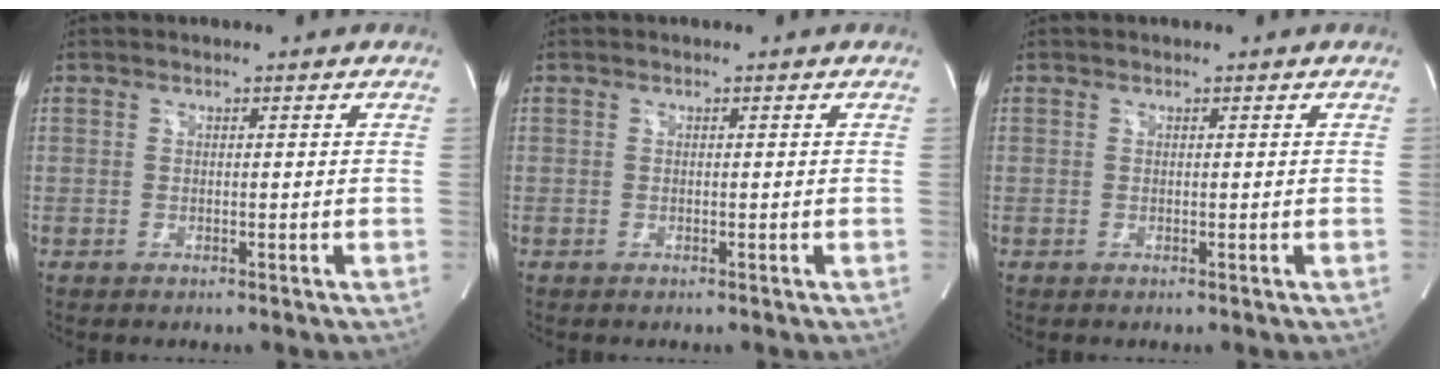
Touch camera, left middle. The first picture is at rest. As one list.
[{"total": 0.0}, {"total": 0.0}]